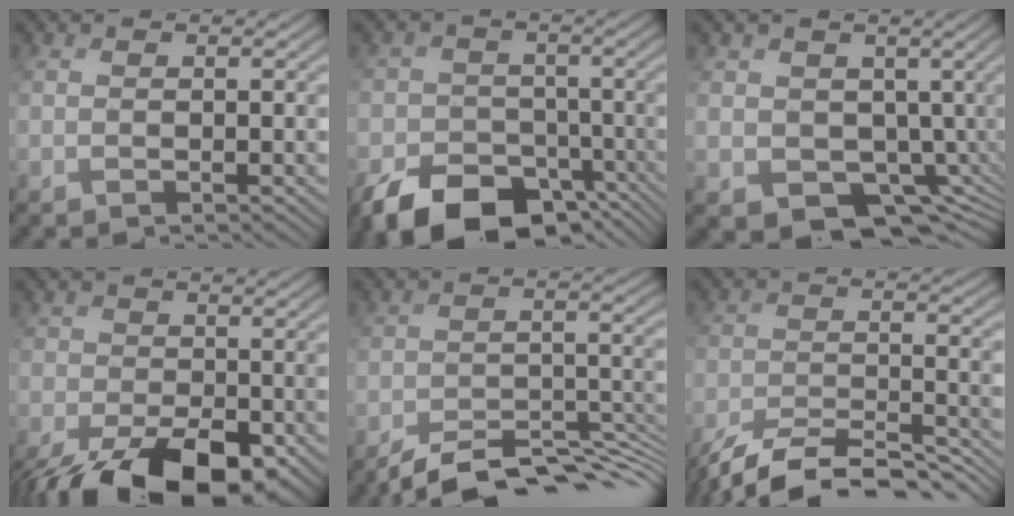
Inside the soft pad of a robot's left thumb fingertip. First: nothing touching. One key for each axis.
{"total": 9.5, "fx": -6.8, "fy": 5.8, "fz": 3.1, "tx": -0.035, "ty": -0.030, "tz": -0.121}
{"total": 8.6, "fx": -1.5, "fy": 7.3, "fz": 4.3, "tx": -0.102, "ty": -0.047, "tz": -0.019}
{"total": 12.1, "fx": -6.0, "fy": 6.6, "fz": 8.3, "tx": -0.161, "ty": -0.052, "tz": -0.088}
{"total": 7.7, "fx": -7.2, "fy": 1.4, "fz": 2.0, "tx": -0.023, "ty": -0.008, "tz": -0.123}
{"total": 10.9, "fx": -10.1, "fy": 2.0, "fz": 3.5, "tx": -0.054, "ty": -0.014, "tz": -0.158}